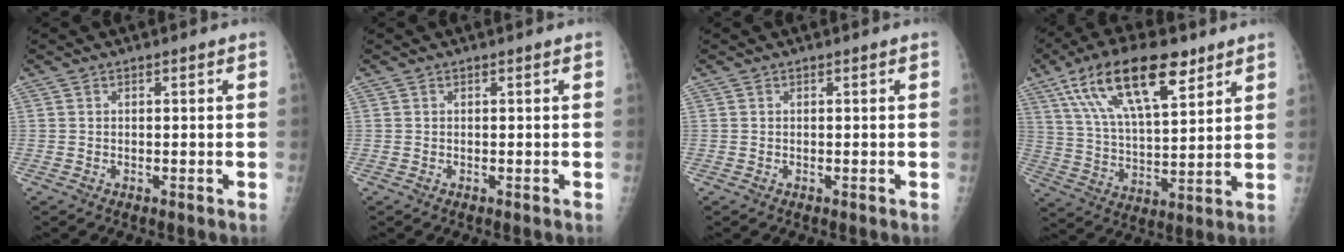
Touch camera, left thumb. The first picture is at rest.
{"total": 0.0}
{"total": 0.0}
{"total": 19.2, "force": [10.5, 7.6, 14.1], "torque": [-0.228, -0.024, 0.193]}